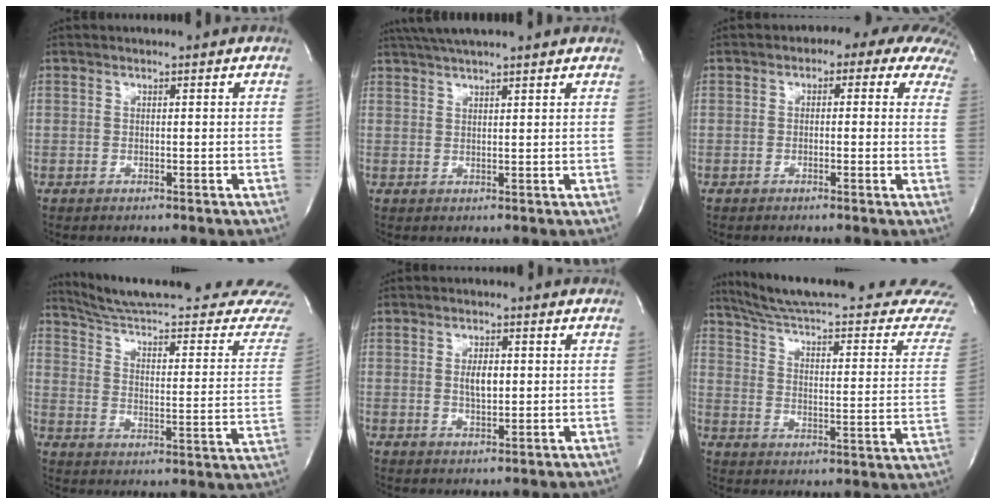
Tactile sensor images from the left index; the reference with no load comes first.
{"total": 9.1, "force": [7.8, 0.4, 4.8], "torque": [-0.083, 0.042, 0.110]}
{"total": 10.3, "force": [6.2, 4.7, 6.8], "torque": [-0.068, 0.030, 0.046]}
{"total": 26.7, "force": [25.1, -0.1, 9.1], "torque": [-0.129, -0.113, 0.323]}
{"total": 3.3, "force": [0.3, 1.3, 3.0], "torque": [-0.055, -0.001, 0.008]}
{"total": 27.2, "force": [25.0, 0.8, 10.8], "torque": [-0.160, -0.094, 0.319]}